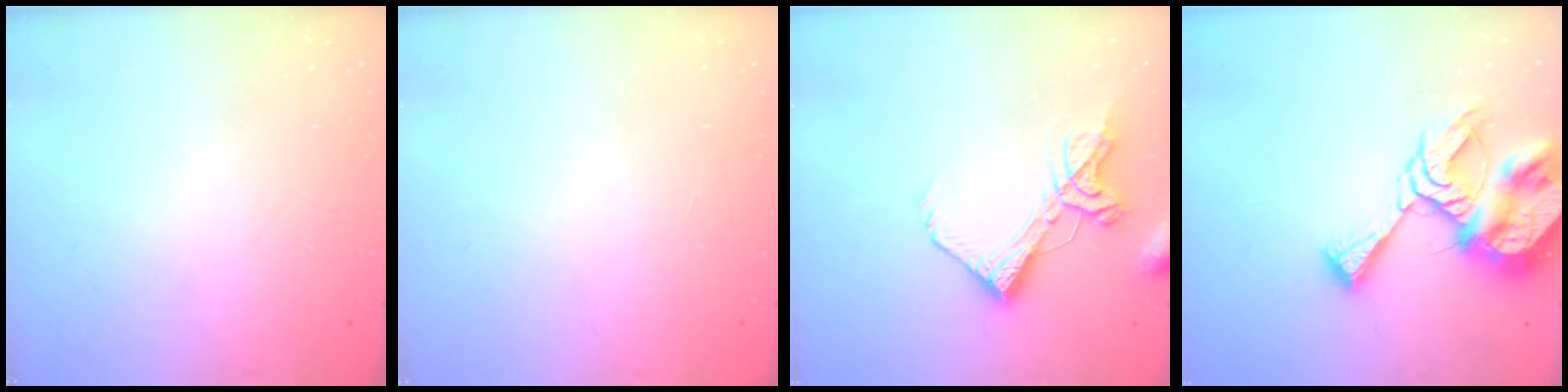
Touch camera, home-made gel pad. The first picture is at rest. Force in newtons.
{"total": 2.4, "press": 2.3, "slide": 0.2}
{"total": 10.8, "press": 10.7, "slide": 1.3}
{"total": 14.5, "press": 14.4, "slide": 1.7}